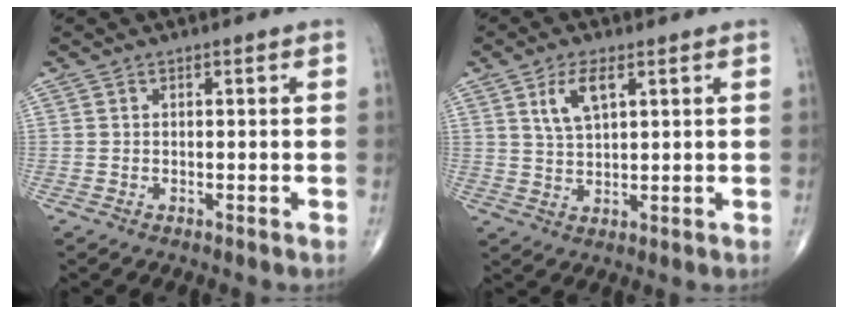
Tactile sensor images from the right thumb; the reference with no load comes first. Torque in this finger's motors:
{"motor_torque": [-0.69, 1.03, 0.57, 0.46, 0.01]}